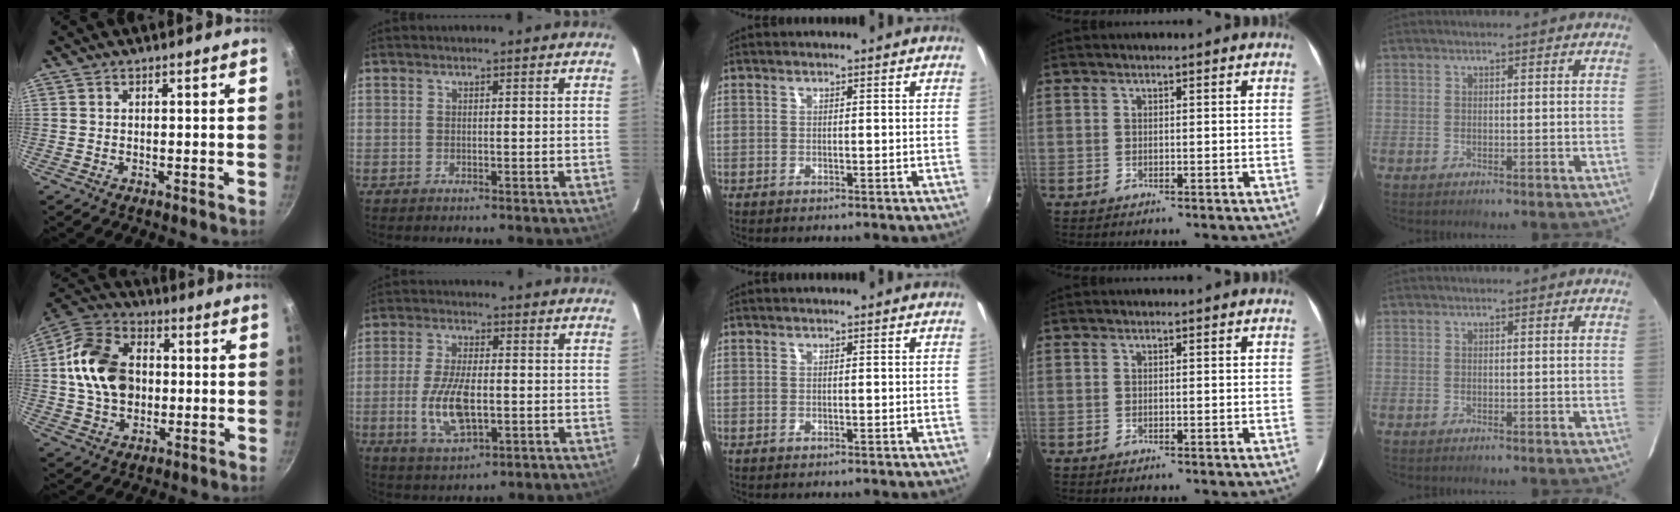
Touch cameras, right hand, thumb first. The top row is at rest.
{"thumb": {"total": 15.9, "force": [0.9, 11.9, 10.5], "torque": [-0.167, 0.019, 0.004]}, "index": {"total": 10.4, "force": [-2.0, 4.5, 9.2], "torque": [-0.191, -0.007, -0.034]}, "middle": {"total": 0.8, "force": [0.1, -0.2, -0.7], "torque": [0.012, 0.002, 0.001]}}